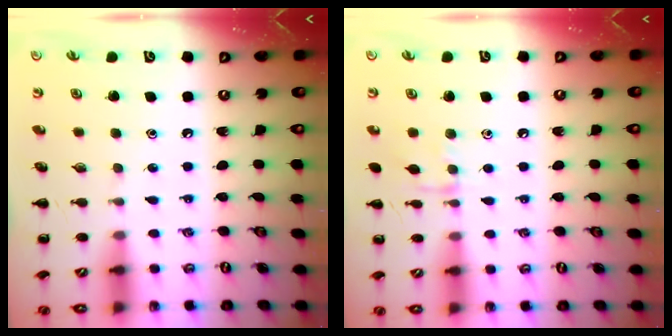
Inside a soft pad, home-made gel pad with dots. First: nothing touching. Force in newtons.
{"total": 6.3, "press": 6.2, "slide": 0.9}